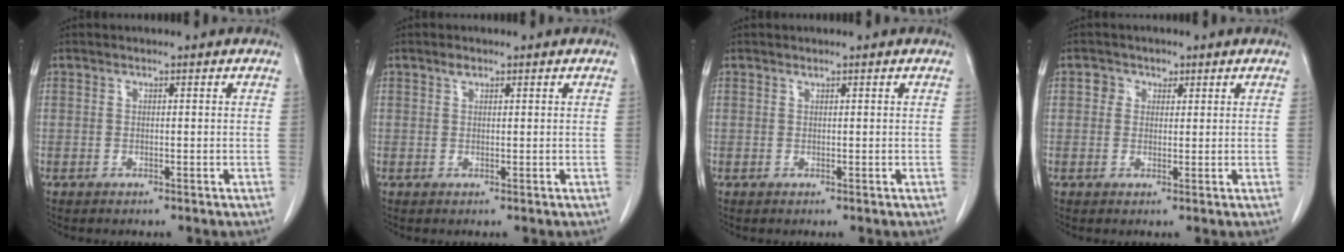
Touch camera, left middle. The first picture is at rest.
{"total": 0.9, "force": [0.7, 0.5, 0.5], "torque": [-0.011, 0.001, 0.011]}
{"total": 0.0}
{"total": 2.2, "force": [0.9, 1.9, 0.4], "torque": [-0.002, 0.002, 0.010]}